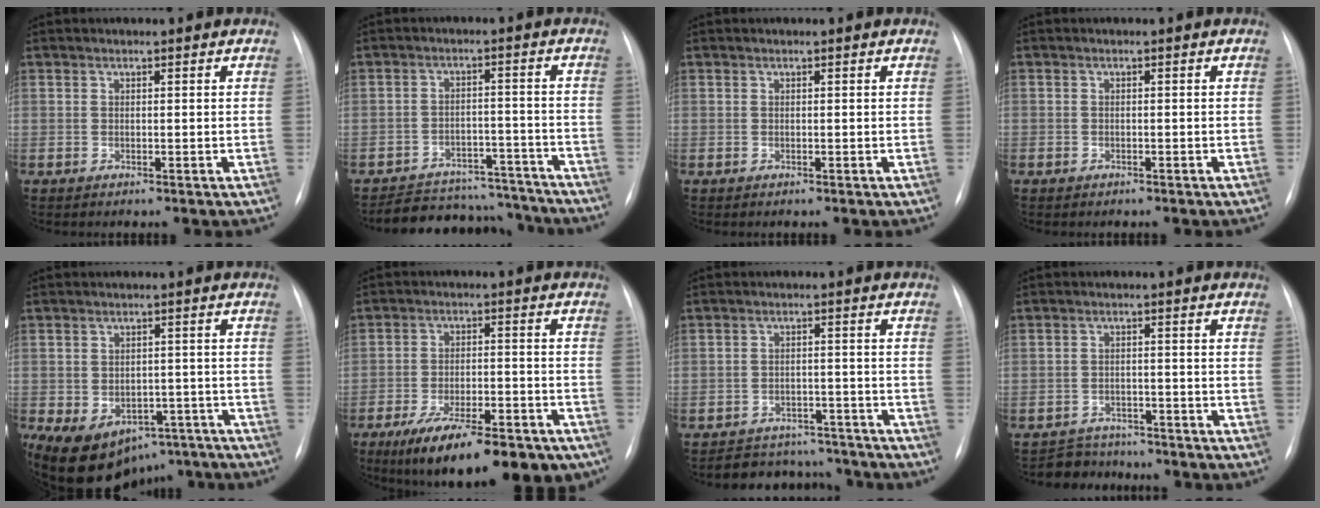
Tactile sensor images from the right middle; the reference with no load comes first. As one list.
[{"total": 14.2, "force": [-13.2, 4.8, 2.1], "torque": [-0.018, 0.030, -0.173]}, {"total": 0.0}, {"total": 1.0, "force": [-0.7, 0.7, 0.1], "torque": [-0.009, 0.003, -0.011]}, {"total": 14.3, "force": [-8.4, 9.6, 6.3], "torque": [-0.120, 0.014, -0.109]}, {"total": 18.4, "force": [-12.5, 6.2, 12.0], "torque": [-0.149, -0.002, -0.186]}, {"total": 9.1, "force": [-8.3, 3.6, 0.3], "torque": [0.006, 0.023, -0.108]}, {"total": 4.6, "force": [-4.2, 1.7, -0.9], "torque": [0.016, 0.006, -0.067]}]